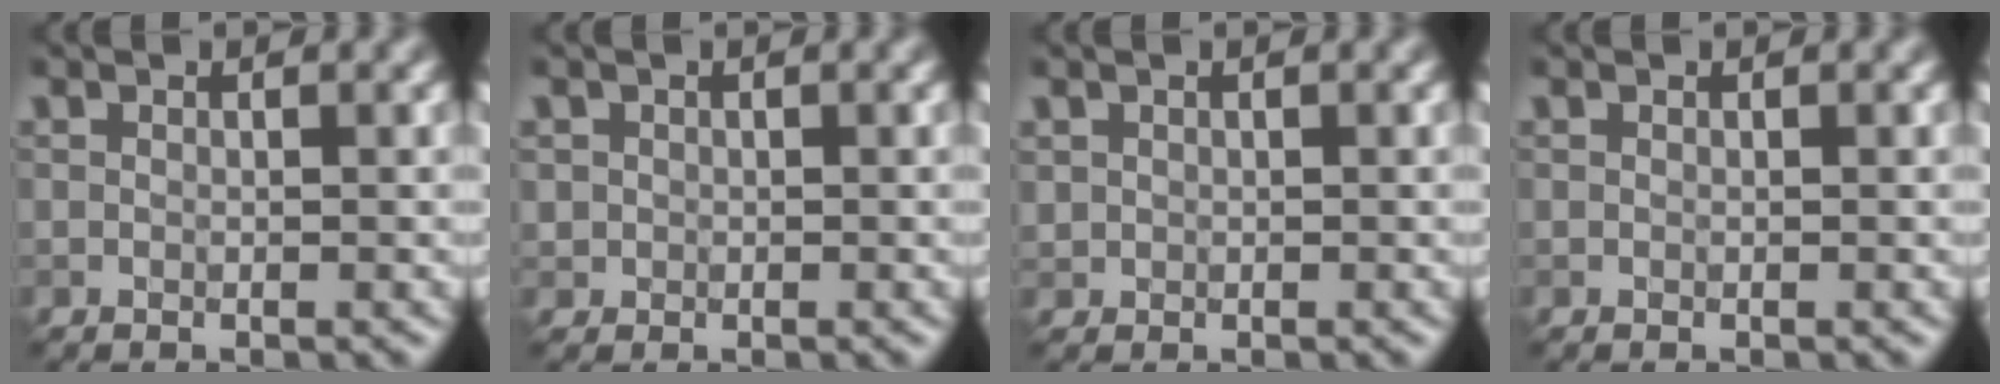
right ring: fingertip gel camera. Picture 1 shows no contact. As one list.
[{"total": 0.9, "force": [0.1, 0.9, 0.0], "torque": [0.013, -0.003, 0.000]}, {"total": 0.7, "force": [0.3, 0.7, 0.0], "torque": [0.005, -0.003, 0.007]}, {"total": 0.0}]